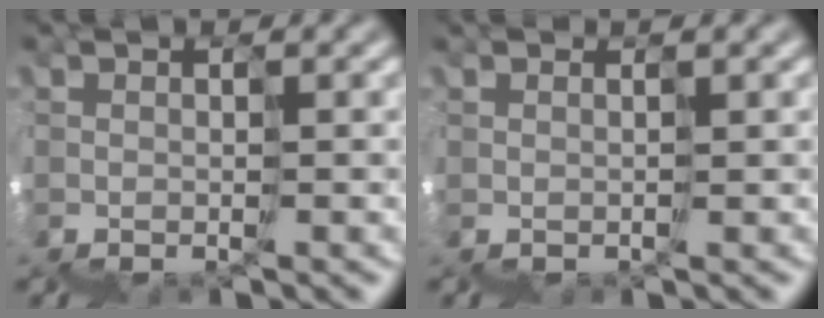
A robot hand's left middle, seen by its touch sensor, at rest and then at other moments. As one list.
[{"total": 0.6, "force": [0.3, 0.0, 0.5], "torque": [0.000, 0.009, 0.002]}]